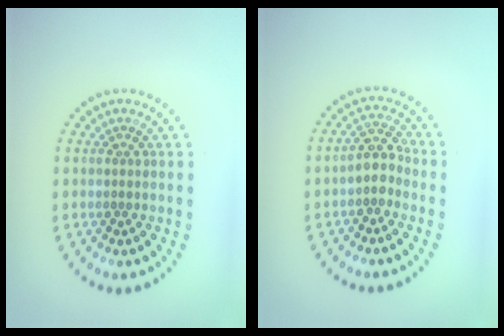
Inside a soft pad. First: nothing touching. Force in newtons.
{"total": 2.4, "press": 2.0, "slide": 1.4}